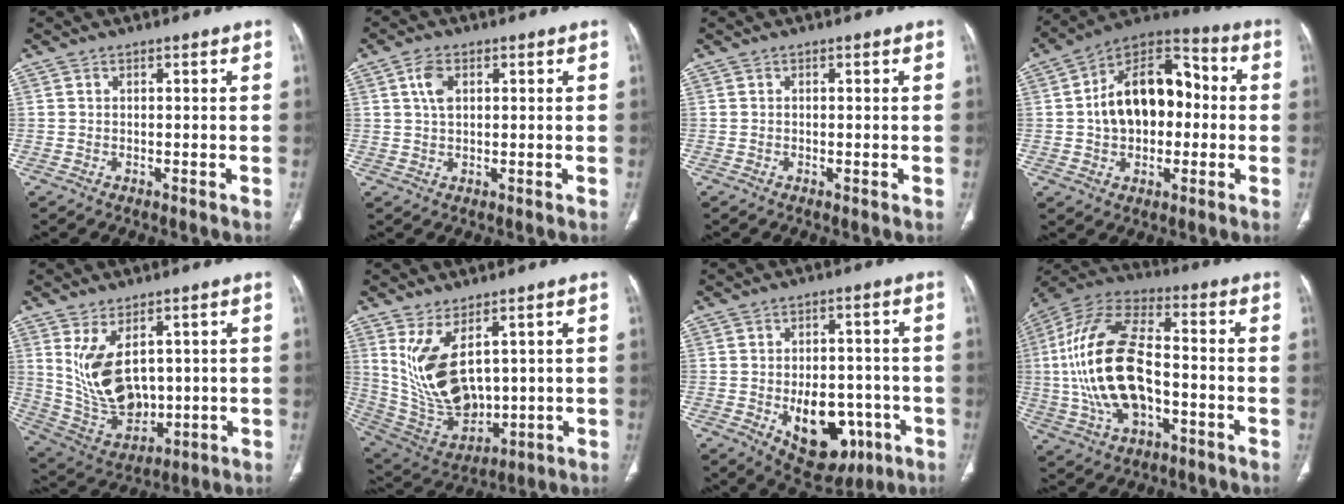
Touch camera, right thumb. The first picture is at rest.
{"total": 4.2, "force": [1.4, 2.4, 3.1], "torque": [-0.061, 0.002, 0.029]}
{"total": 0.0}
{"total": 18.0, "force": [0.4, 11.9, 13.4], "torque": [-0.178, 0.039, 0.001]}
{"total": 13.1, "force": [3.1, 7.8, 10.0], "torque": [-0.169, -0.021, 0.087]}
{"total": 14.8, "force": [4.5, 7.9, 11.7], "torque": [-0.209, -0.027, 0.119]}
{"total": 14.5, "force": [-4.5, 8.9, 10.5], "torque": [-0.109, 0.019, -0.043]}
{"total": 21.7, "force": [-2.3, 11.6, 18.2], "torque": [-0.375, 0.027, -0.037]}